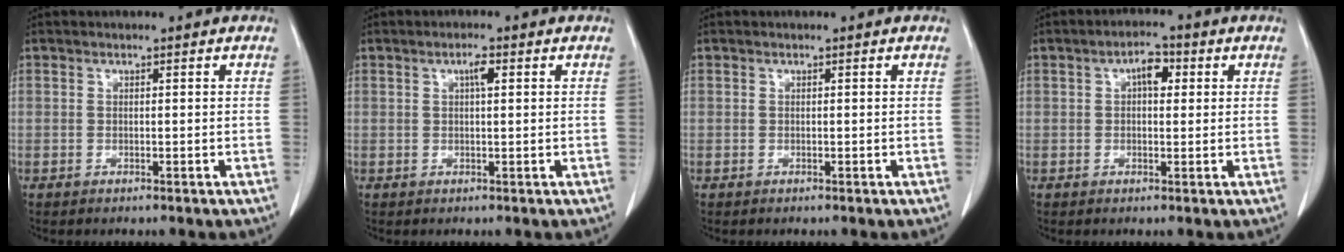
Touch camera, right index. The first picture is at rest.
{"total": 1.9, "force": [0.7, 0.3, 1.8], "torque": [-0.034, 0.003, 0.011]}
{"total": 0.0}
{"total": 3.6, "force": [1.0, 1.7, 3.0], "torque": [-0.049, 0.013, 0.011]}